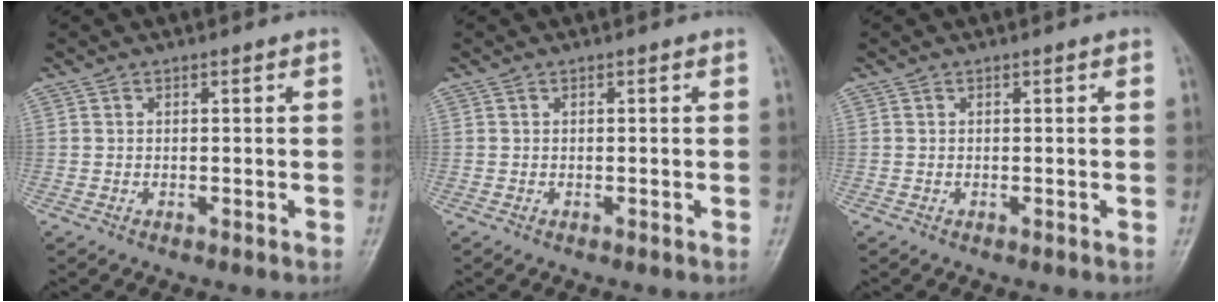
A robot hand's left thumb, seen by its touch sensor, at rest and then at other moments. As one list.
[{"total": 0.0}, {"total": 0.0}]